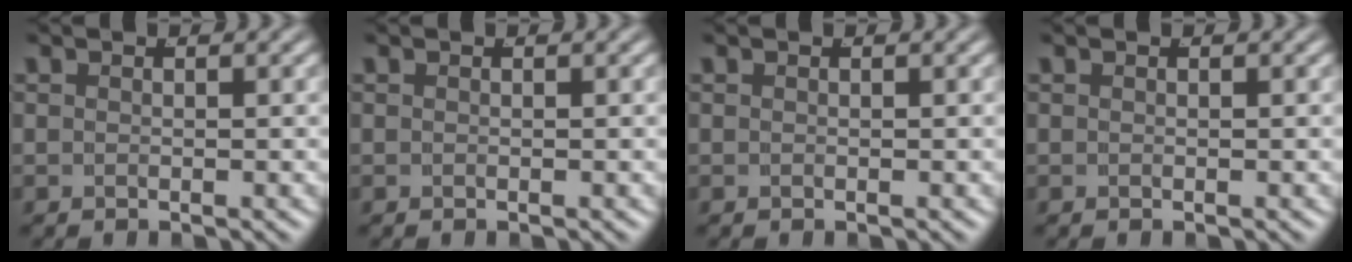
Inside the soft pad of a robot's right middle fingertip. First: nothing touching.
{"total": 0.0}
{"total": 0.0}
{"total": 0.0}